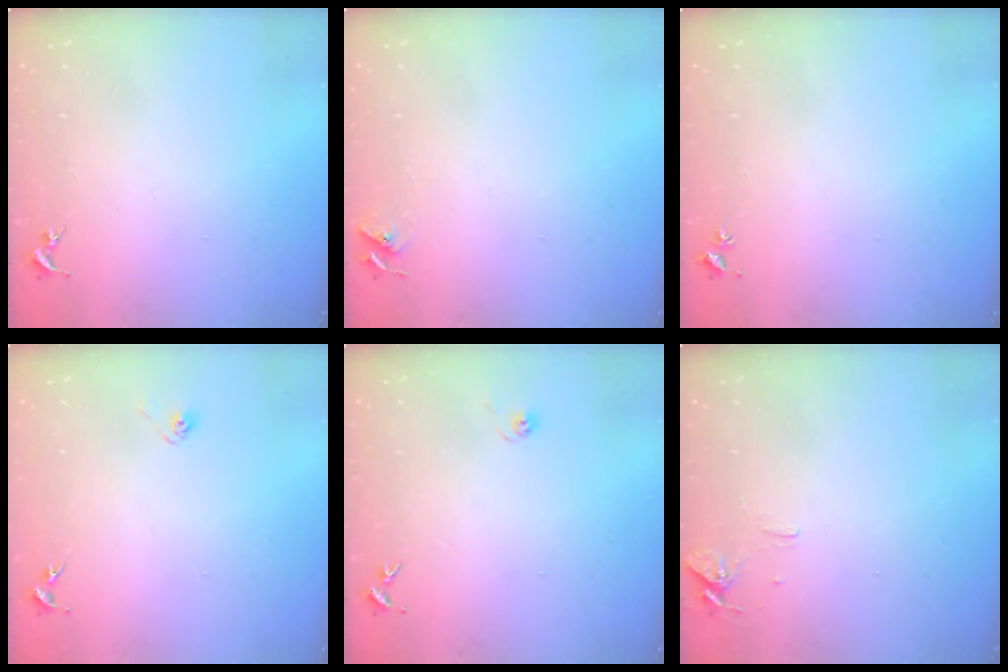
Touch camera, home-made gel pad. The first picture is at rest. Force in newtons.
{"total": 5.8, "press": 5.8, "slide": 0.7}
{"total": 2.0, "press": 2.0, "slide": 0.3}
{"total": 2.9, "press": 2.6, "slide": 1.4}
{"total": 5.8, "press": 5.8, "slide": 0.5}
{"total": 7.4, "press": 7.4, "slide": 0.6}